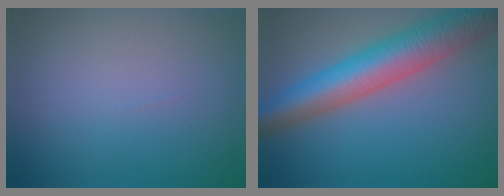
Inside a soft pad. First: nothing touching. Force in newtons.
{"total": 8.7, "press": 8.7, "slide": 0.2}